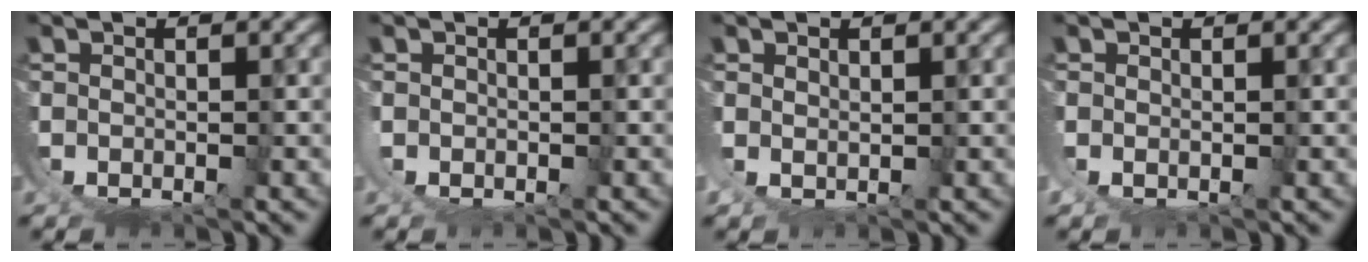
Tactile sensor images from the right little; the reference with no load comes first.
{"total": 0.7, "force": [0.2, -0.3, 0.5], "torque": [-0.016, -0.006, 0.008]}
{"total": 1.4, "force": [1.2, -0.5, 0.5], "torque": [-0.012, -0.003, 0.028]}
{"total": 0.9, "force": [0.3, 0.3, 0.8], "torque": [-0.026, -0.005, 0.007]}